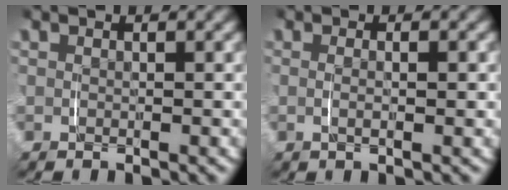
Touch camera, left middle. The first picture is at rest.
{"total": 1.3, "force": [0.0, 0.0, 1.3], "torque": [-0.025, -0.003, 0.003]}